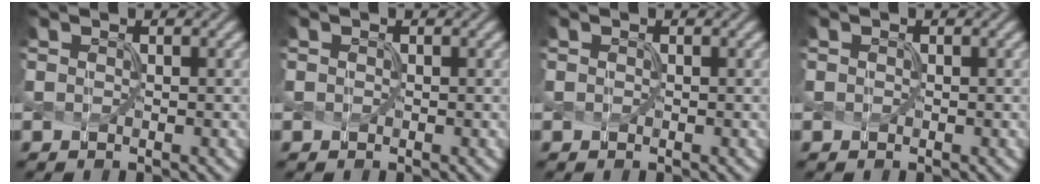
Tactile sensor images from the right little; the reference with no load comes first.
{"total": 0.0}
{"total": 0.0}
{"total": 0.0}